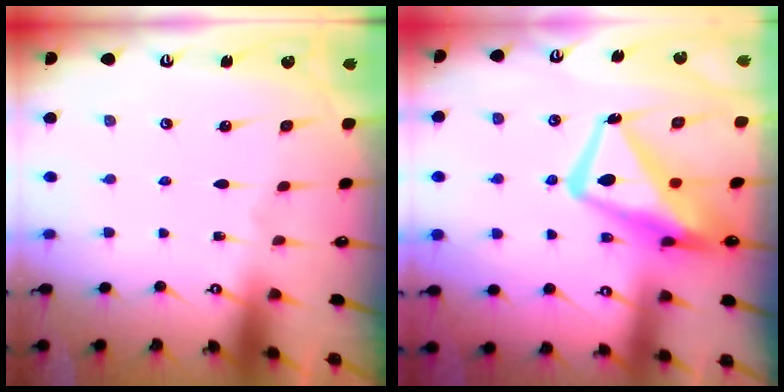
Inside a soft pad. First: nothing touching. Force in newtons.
{"total": 15.2, "press": 15.1, "slide": 1.9}